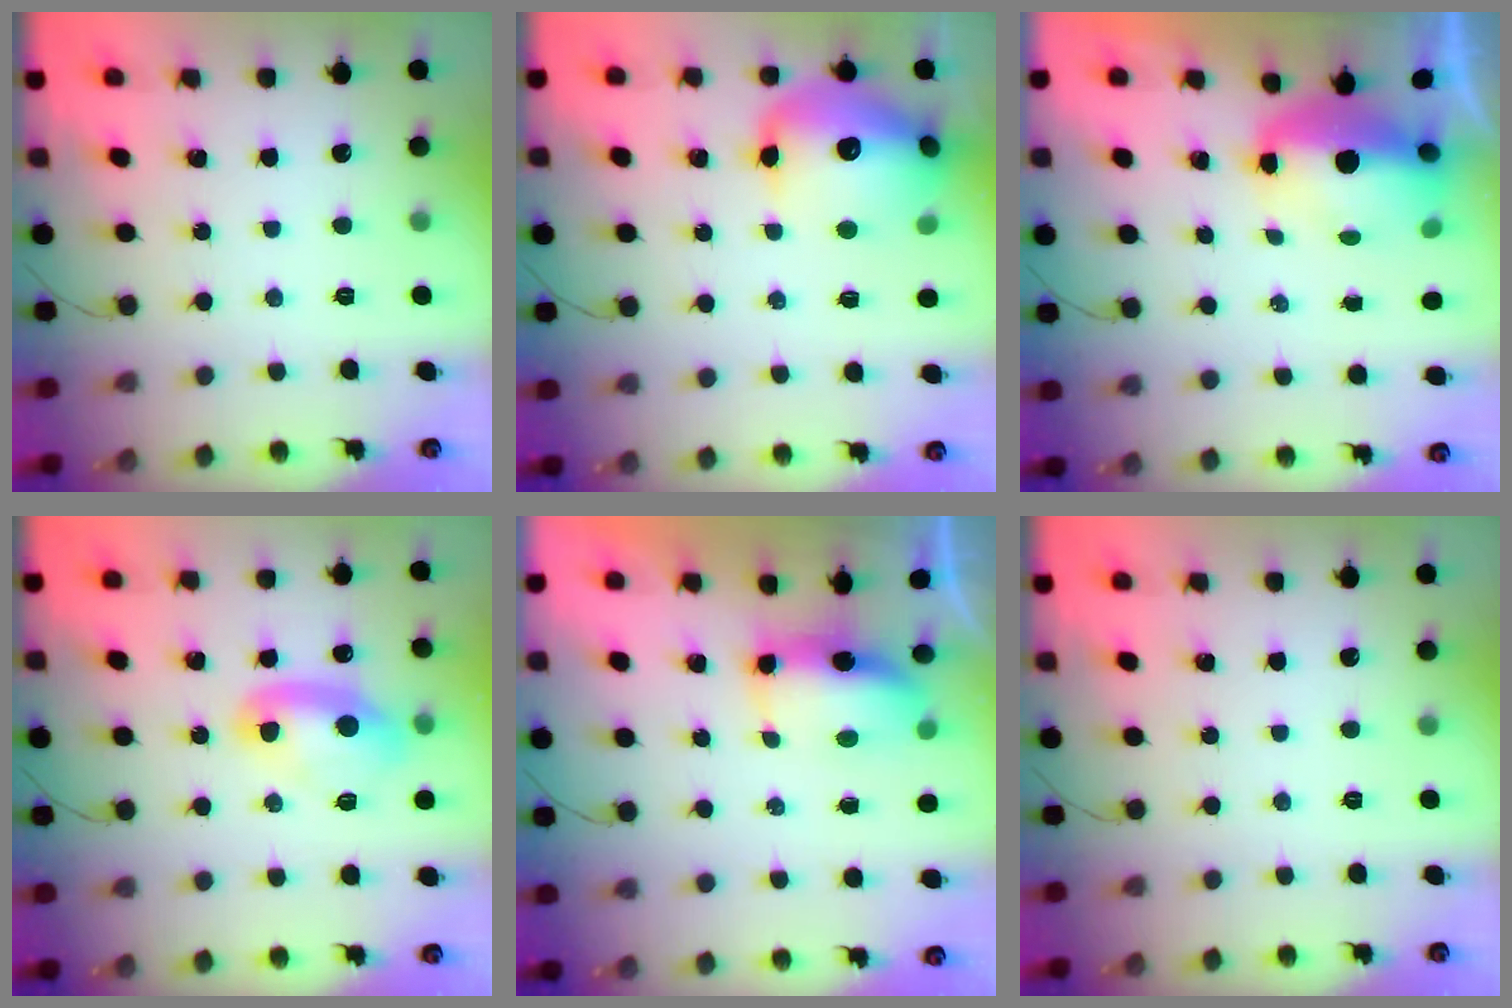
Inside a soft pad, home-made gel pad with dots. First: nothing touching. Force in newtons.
{"total": 17.3, "press": 17.0, "slide": 3.0}
{"total": 7.0, "press": 6.9, "slide": 0.8}
{"total": 10.9, "press": 10.0, "slide": 4.3}
{"total": 11.6, "press": 8.3, "slide": 8.0}
{"total": 0.0}